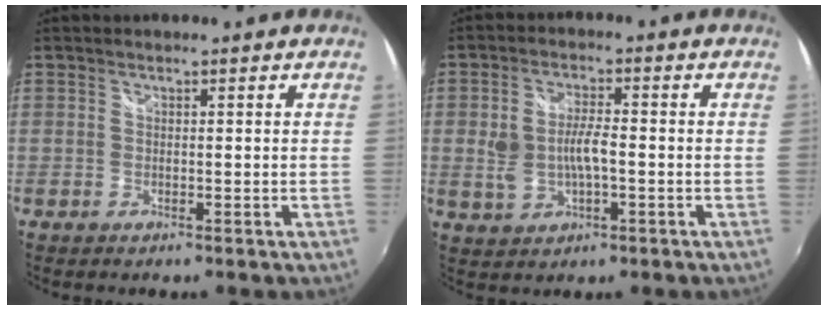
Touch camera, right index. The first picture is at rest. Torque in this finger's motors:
{"motor_torque": [0.89, 0.37, 0.37, 0.09]}